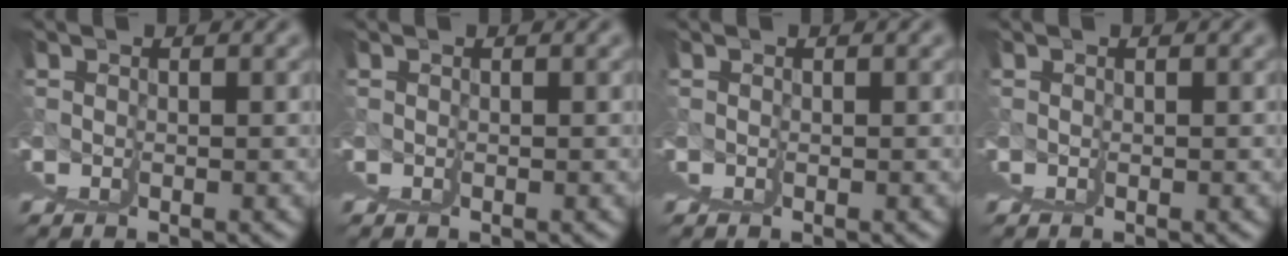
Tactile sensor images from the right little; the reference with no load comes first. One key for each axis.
{"total": 0.0}
{"total": 0.0}
{"total": 0.0}